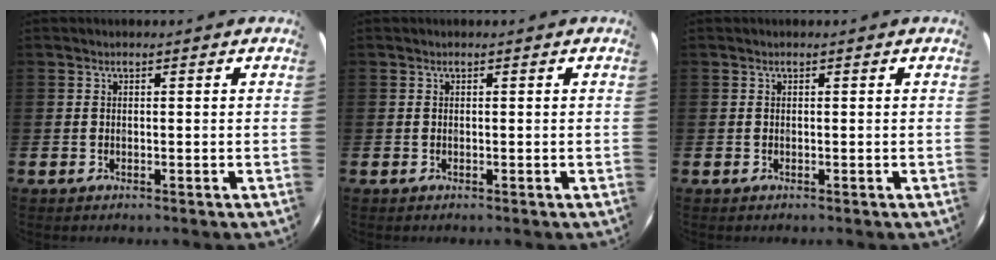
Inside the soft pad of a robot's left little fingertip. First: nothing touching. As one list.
[{"total": 0.0}, {"total": 0.0}]